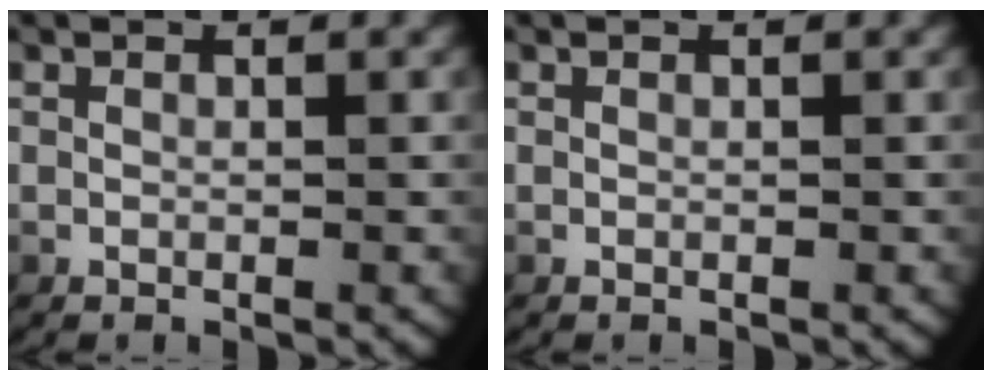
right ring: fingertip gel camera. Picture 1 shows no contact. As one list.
[{"total": 0.0}]